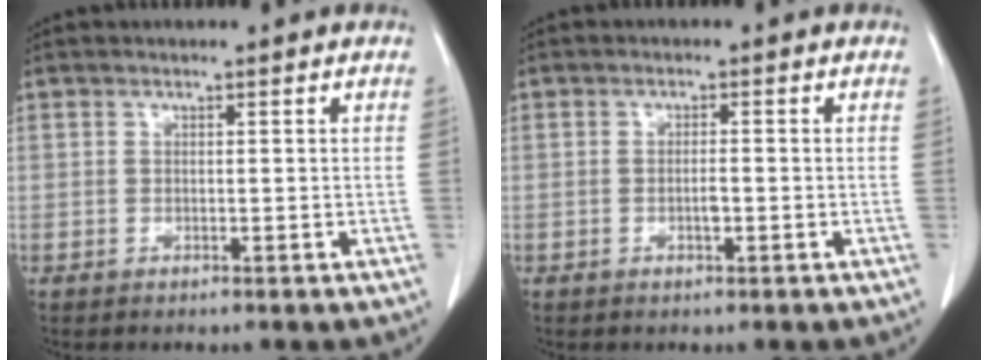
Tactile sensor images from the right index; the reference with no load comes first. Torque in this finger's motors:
{"motor_torque": [-0.01, 0.07, 0.00, 0.00]}